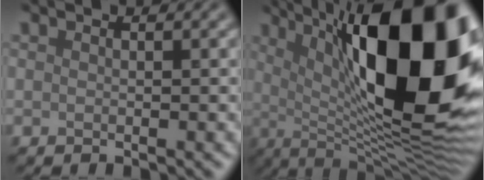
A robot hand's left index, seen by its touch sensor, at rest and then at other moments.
{"total": 19.1, "force": [4.2, 6.6, 17.4], "torque": [-0.223, 0.016, 0.058]}